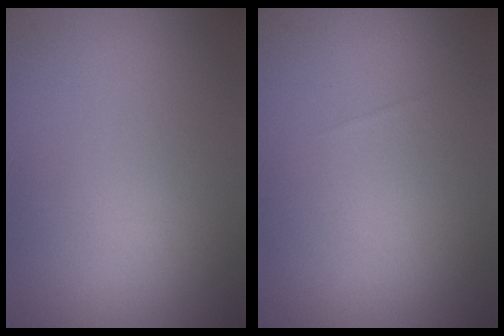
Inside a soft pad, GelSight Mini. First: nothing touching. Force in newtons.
{"total": 0.0}